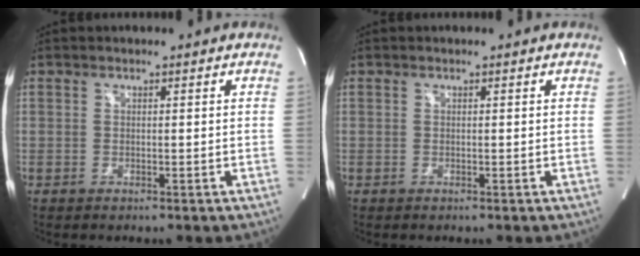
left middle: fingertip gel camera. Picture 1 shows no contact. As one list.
[{"total": 0.0}]